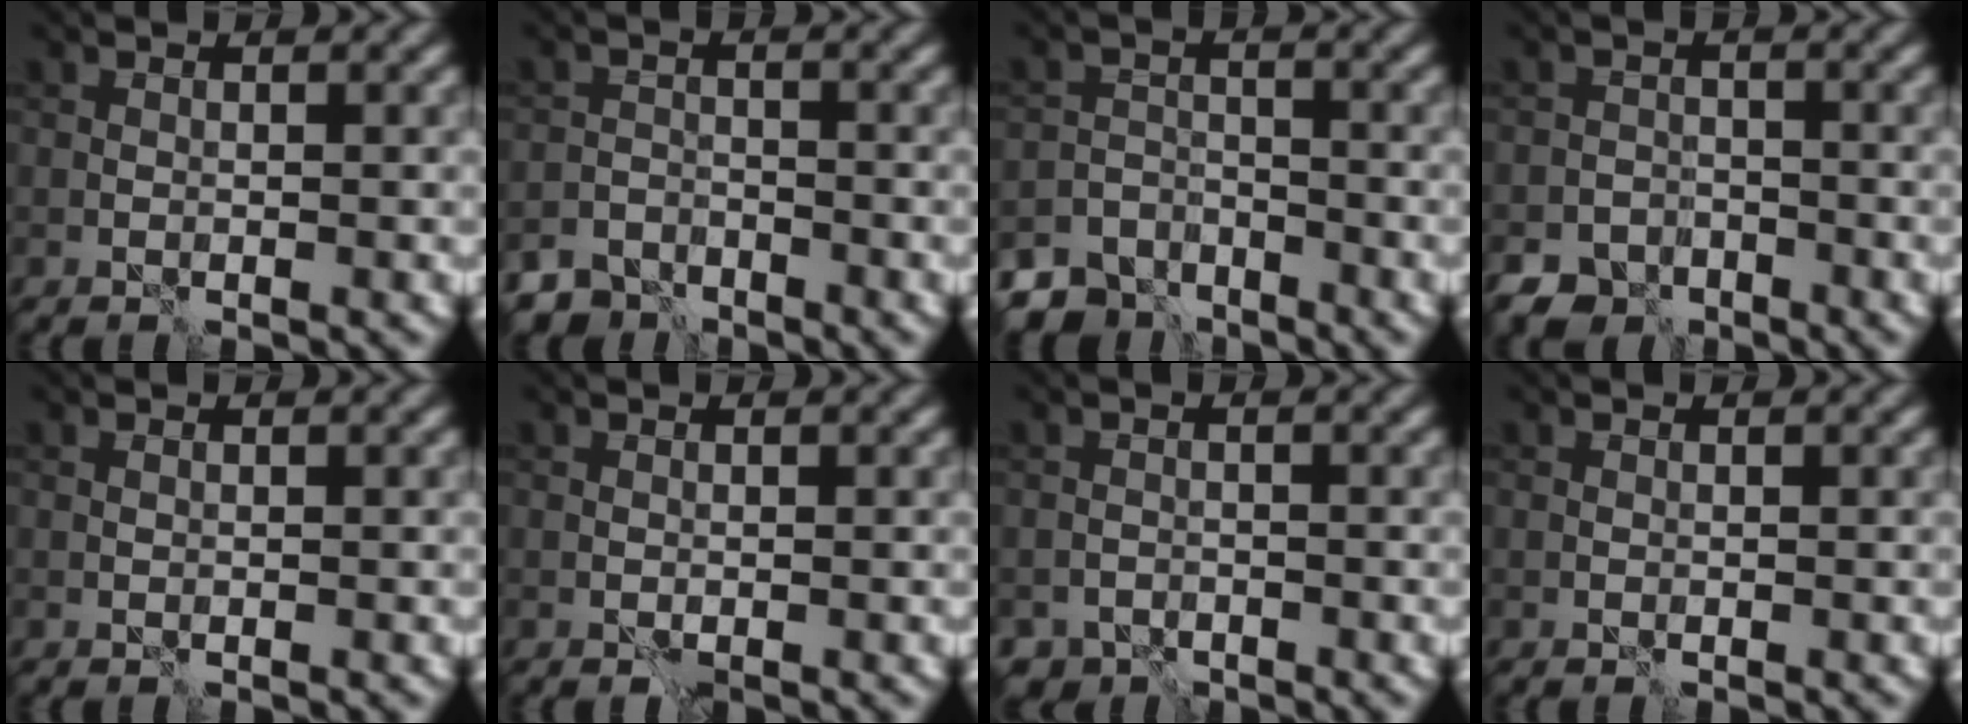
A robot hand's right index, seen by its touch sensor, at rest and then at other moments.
{"total": 3.7, "force": [-3.4, 1.6, 0.1], "torque": [0.011, -0.002, -0.057]}
{"total": 5.5, "force": [-4.7, 2.7, 0.7], "torque": [-0.003, -0.010, -0.077]}
{"total": 5.0, "force": [-3.9, 2.9, 0.7], "torque": [0.009, -0.003, -0.060]}
{"total": 0.0}
{"total": 0.0}
{"total": 2.3, "force": [-2.1, 1.1, 0.0], "torque": [0.004, 0.004, -0.033]}
{"total": 0.0}